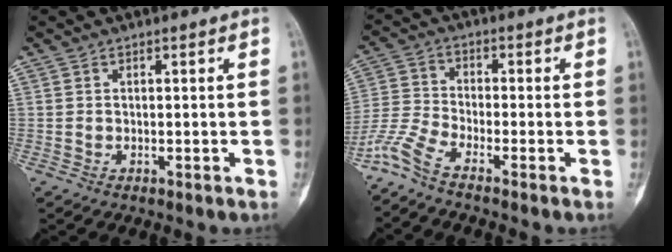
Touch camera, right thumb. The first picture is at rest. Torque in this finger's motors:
{"motor_torque": [0.89, 0.62, 0.30, -0.49, 0.00]}